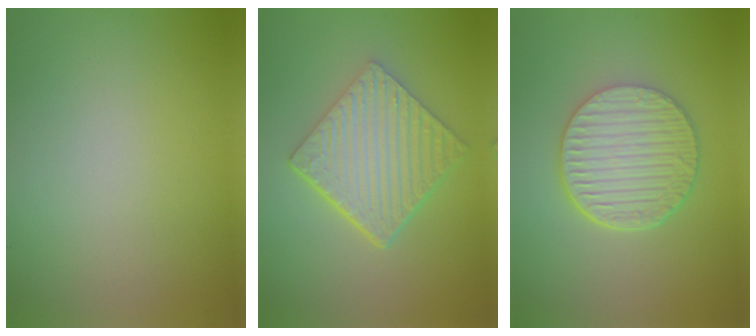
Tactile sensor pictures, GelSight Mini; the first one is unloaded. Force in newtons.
{"total": 6.6, "press": 4.6, "slide": 4.7}
{"total": 6.3, "press": 4.7, "slide": 4.3}